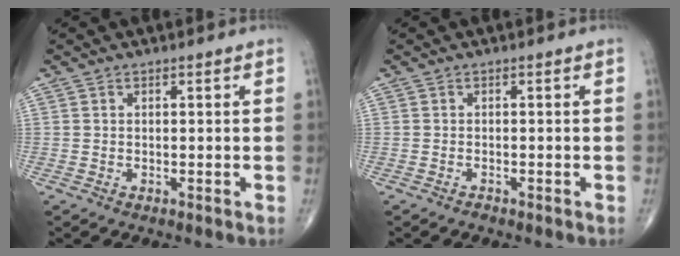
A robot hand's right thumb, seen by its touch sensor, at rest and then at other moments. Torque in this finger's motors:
{"motor_torque": [0.28, 0.04, -0.06, -0.24, -0.04]}